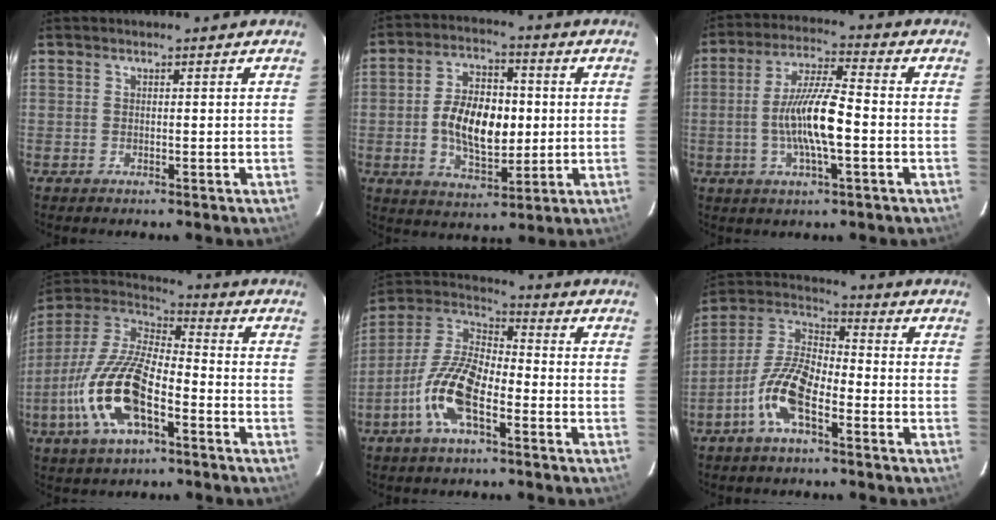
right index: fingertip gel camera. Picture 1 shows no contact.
{"total": 12.8, "force": [-0.5, 7.0, 10.7], "torque": [-0.197, 0.013, -0.003]}
{"total": 11.6, "force": [-2.2, 2.1, 11.1], "torque": [-0.217, 0.002, -0.042]}
{"total": 17.8, "force": [-7.0, 6.9, 14.8], "torque": [-0.315, -0.011, -0.140]}
{"total": 13.0, "force": [-5.5, 5.0, 10.7], "torque": [-0.228, 0.003, -0.113]}
{"total": 11.1, "force": [-5.4, 4.1, 8.8], "torque": [-0.194, 0.007, -0.110]}